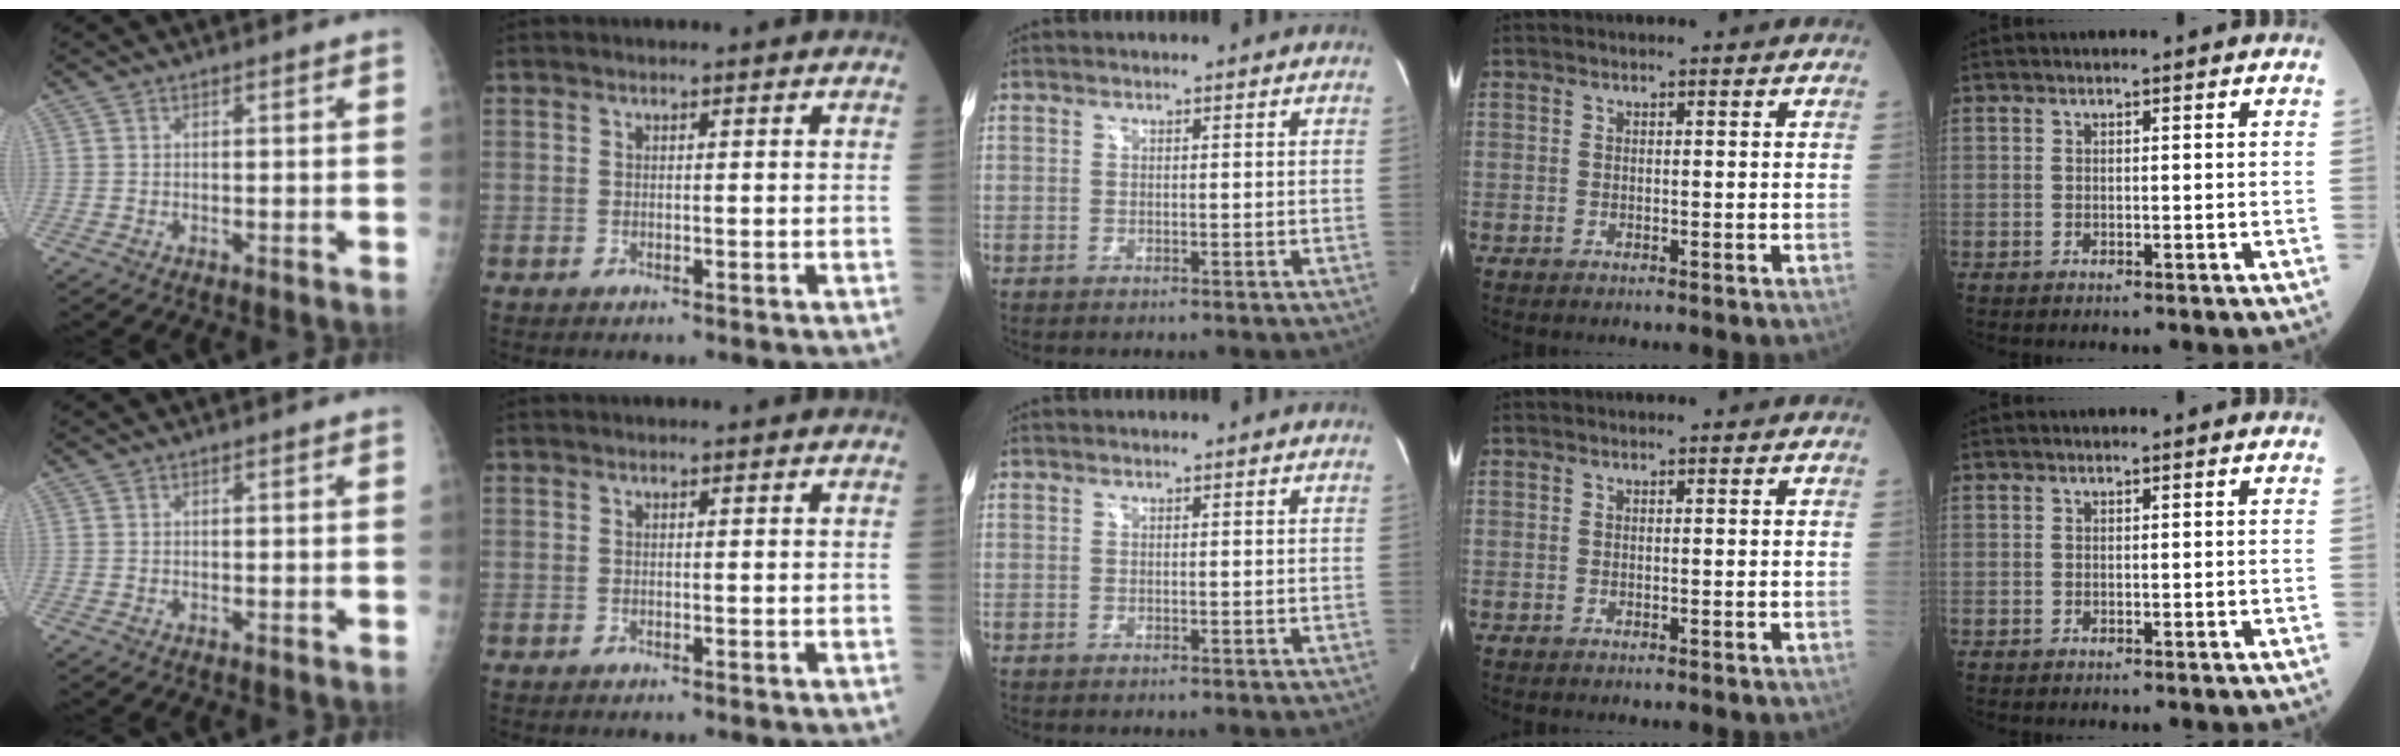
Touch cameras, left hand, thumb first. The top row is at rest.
{}